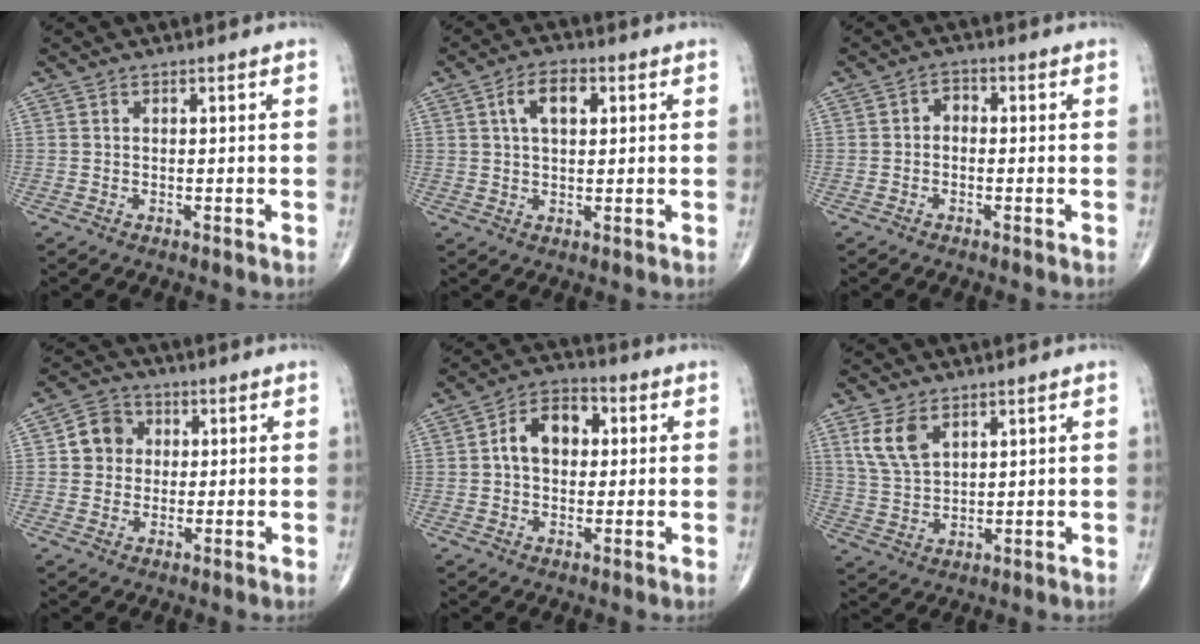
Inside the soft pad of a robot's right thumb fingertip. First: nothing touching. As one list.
[{"total": 6.4, "force": [2.0, 3.6, 4.9], "torque": [-0.080, 0.008, 0.031]}, {"total": 2.3, "force": [-0.3, 1.8, 1.5], "torque": [-0.011, 0.014, -0.017]}, {"total": 5.3, "force": [0.9, 4.9, 1.7], "torque": [0.000, 0.005, 0.007]}, {"total": 9.1, "force": [1.3, 6.3, 6.5], "torque": [-0.089, 0.021, 0.014]}, {"total": 7.3, "force": [3.8, 4.0, 4.7], "torque": [-0.086, -0.013, 0.085]}]